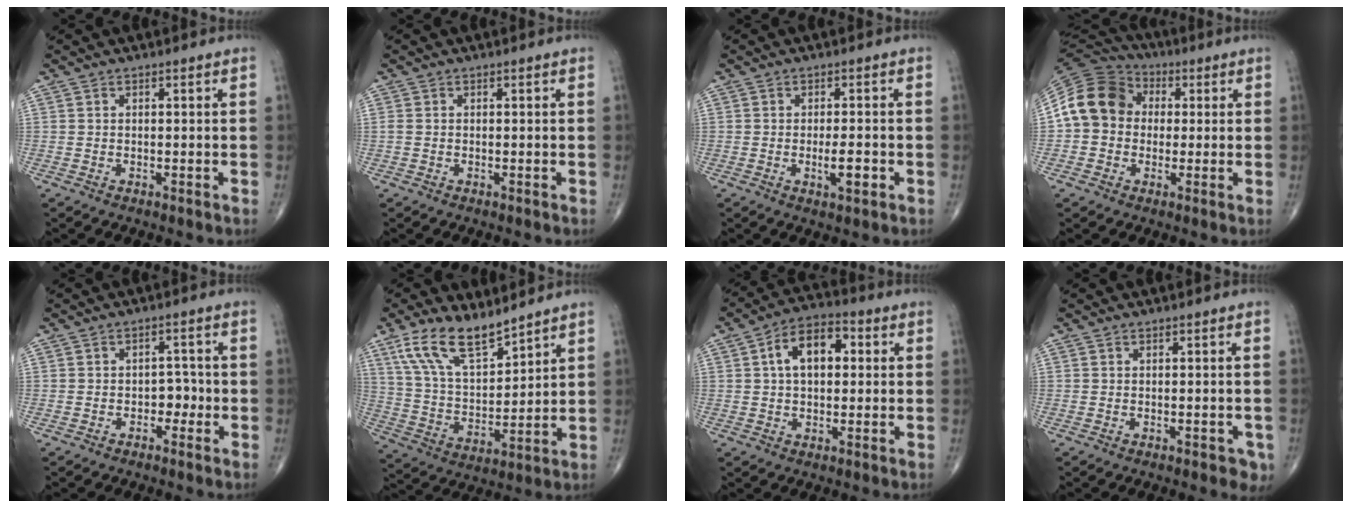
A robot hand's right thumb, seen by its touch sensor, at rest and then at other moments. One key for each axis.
{"total": 0.8, "fx": -0.1, "fy": 0.6, "fz": 0.5, "tx": -0.016, "ty": 0.000, "tz": -0.001}
{"total": 3.9, "fx": -1.0, "fy": 1.3, "fz": 3.6, "tx": -0.055, "ty": -0.003, "tz": -0.015}
{"total": 13.2, "fx": 1.1, "fy": 11.2, "fz": 7.0, "tx": -0.119, "ty": 0.034, "tz": 0.009}
{"total": 3.0, "fx": -1.1, "fy": 2.2, "fz": 1.8, "tx": -0.002, "ty": 0.014, "tz": -0.022}
{"total": 13.0, "fx": 9.4, "fy": 4.8, "fz": 7.7, "tx": -0.130, "ty": -0.049, "tz": 0.194}
{"total": 10.1, "fx": 1.9, "fy": 6.0, "fz": 7.9, "tx": -0.122, "ty": 0.022, "tz": 0.023}
{"total": 3.0, "fx": -1.3, "fy": 1.3, "fz": 2.3, "tx": -0.018, "ty": -0.001, "tz": -0.012}